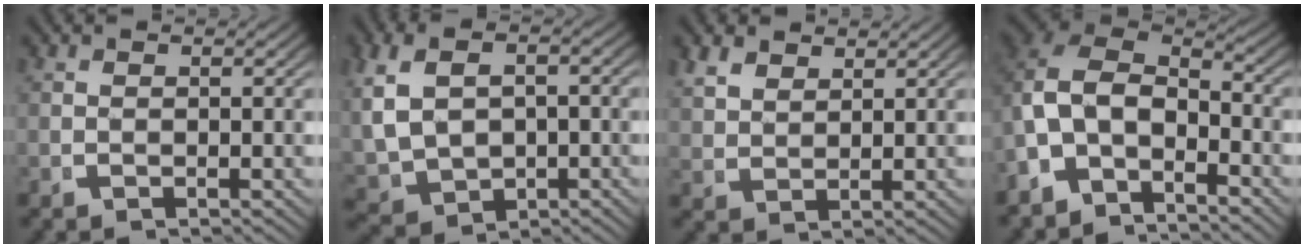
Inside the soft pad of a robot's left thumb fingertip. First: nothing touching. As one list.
[{"total": 8.1, "force": [-0.4, 6.1, 5.3], "torque": [-0.128, -0.030, 0.015]}, {"total": 3.0, "force": [2.6, 1.1, 1.0], "torque": [-0.013, -0.001, 0.057]}, {"total": 12.2, "force": [-0.5, 9.8, 7.2], "torque": [-0.195, -0.041, -0.015]}]